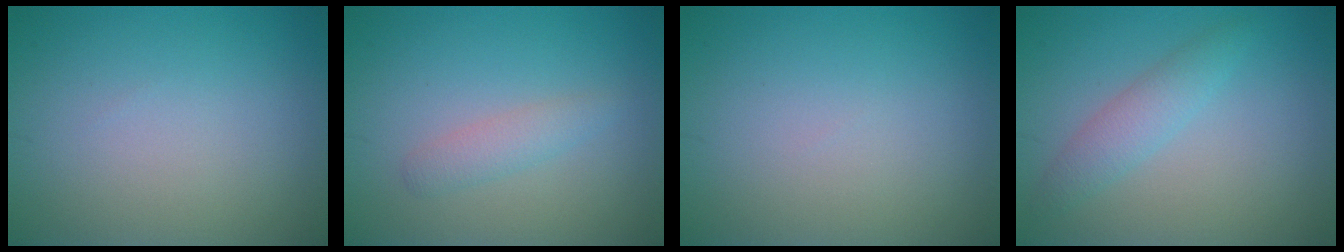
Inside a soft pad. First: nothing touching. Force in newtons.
{"total": 1.1, "press": 1.1, "slide": 0.1}
{"total": 0.0}
{"total": 2.4, "press": 2.4, "slide": 0.1}